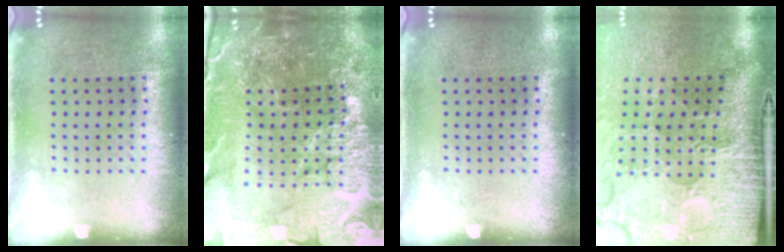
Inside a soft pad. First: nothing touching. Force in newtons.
{"total": 6.2, "press": 5.5, "slide": 2.9}
{"total": 0.0}
{"total": 4.9, "press": 4.0, "slide": 2.8}